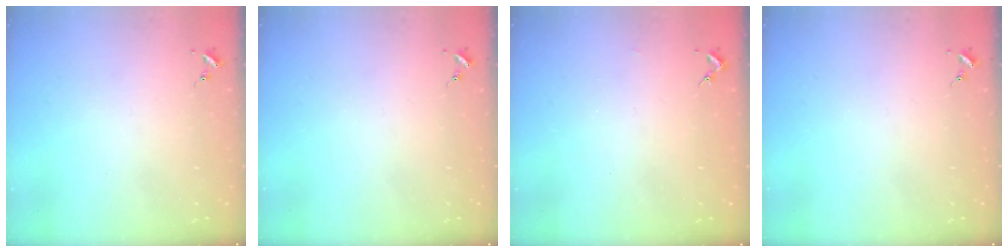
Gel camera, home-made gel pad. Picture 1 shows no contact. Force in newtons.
{"total": 0.0}
{"total": 1.3, "press": 1.3, "slide": 0.1}
{"total": 0.0}